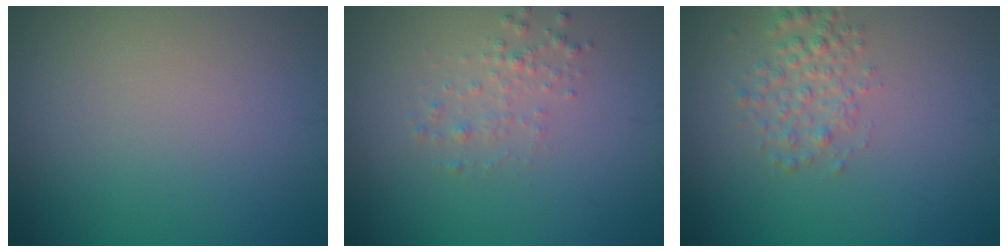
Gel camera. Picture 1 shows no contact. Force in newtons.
{"total": 1.4, "press": 1.4, "slide": 0.0}
{"total": 2.3, "press": 2.3, "slide": 0.1}